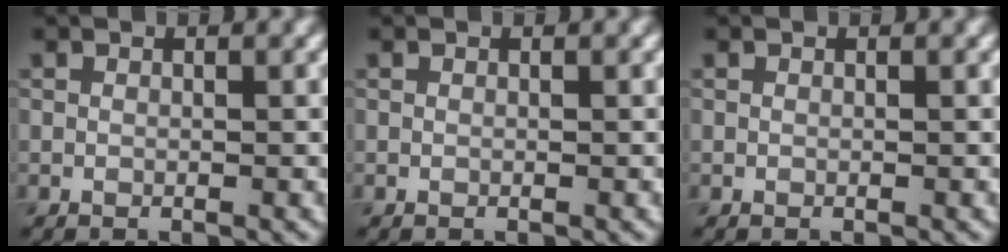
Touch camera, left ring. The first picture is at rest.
{"total": 0.0}
{"total": 0.0}